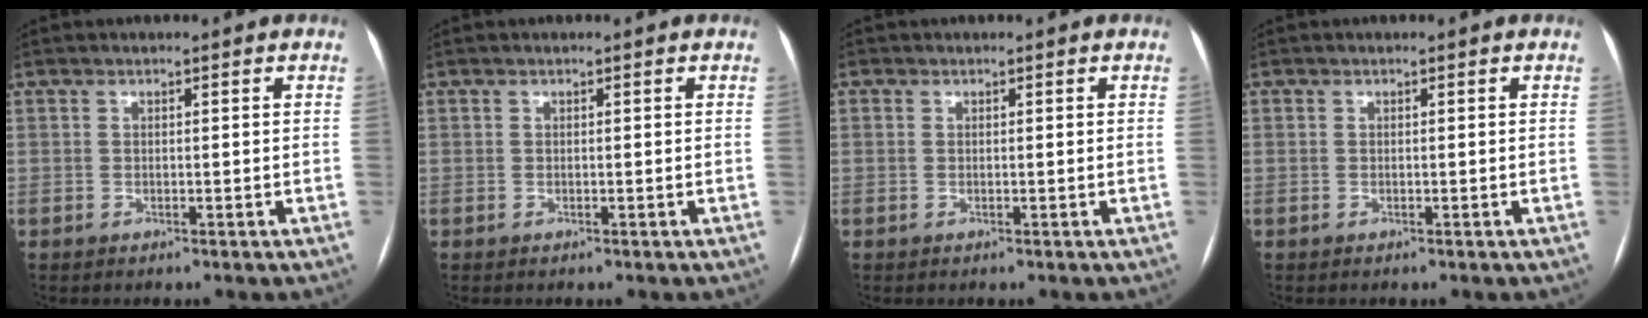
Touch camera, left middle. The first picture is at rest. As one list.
[{"total": 0.0}, {"total": 0.0}, {"total": 0.0}]